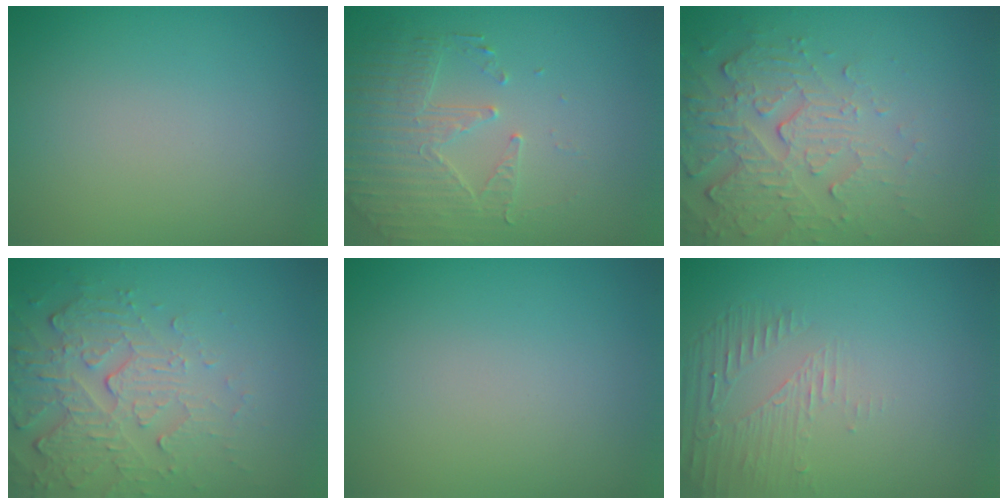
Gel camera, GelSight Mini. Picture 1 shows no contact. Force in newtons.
{"total": 2.5, "press": 2.2, "slide": 1.2}
{"total": 5.5, "press": 3.7, "slide": 4.1}
{"total": 5.5, "press": 3.7, "slide": 4.1}
{"total": 0.0}
{"total": 1.7, "press": 0.6, "slide": 1.6}